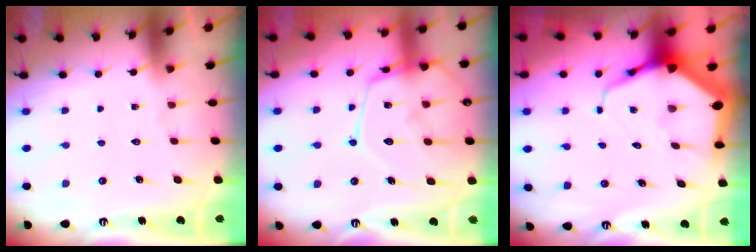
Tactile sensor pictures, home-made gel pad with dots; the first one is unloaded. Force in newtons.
{"total": 15.0, "press": 15.0, "slide": 1.4}
{"total": 9.0, "press": 9.0, "slide": 1.0}